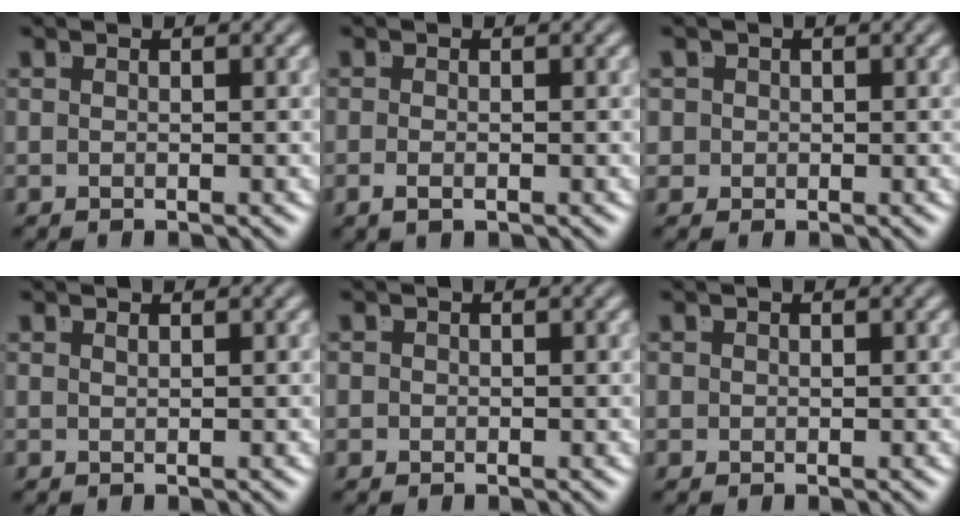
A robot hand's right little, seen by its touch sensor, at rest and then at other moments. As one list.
[{"total": 1.1, "force": [-0.9, 0.0, 0.7], "torque": [-0.019, -0.010, -0.008]}, {"total": 3.2, "force": [0.1, 3.0, 1.0], "torque": [-0.034, -0.010, 0.001]}, {"total": 1.0, "force": [0.3, -1.0, 0.1], "torque": [0.004, -0.006, 0.012]}, {"total": 0.5, "force": [-0.1, 0.5, 0.1], "torque": [-0.005, -0.005, -0.001]}, {"total": 0.8, "force": [0.3, 0.6, 0.3], "torque": [-0.011, -0.006, 0.008]}]